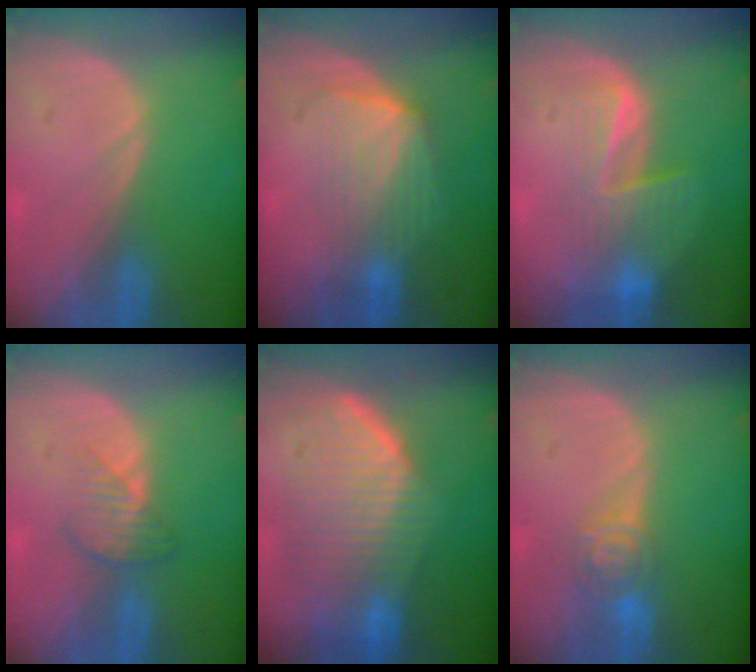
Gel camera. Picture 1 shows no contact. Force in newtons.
{"total": 7.1, "press": 6.5, "slide": 2.9}
{"total": 6.9, "press": 6.4, "slide": 2.5}
{"total": 3.6, "press": 3.1, "slide": 1.7}
{"total": 9.7, "press": 9.0, "slide": 3.6}
{"total": 4.7, "press": 4.2, "slide": 2.1}